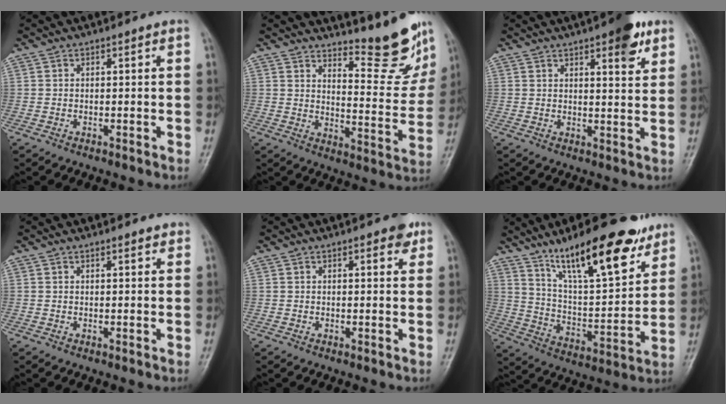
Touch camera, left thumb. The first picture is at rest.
{"total": 12.9, "force": [11.2, 2.7, 5.9], "torque": [-0.050, -0.106, 0.154]}
{"total": 7.7, "force": [4.4, 2.3, 5.9], "torque": [-0.063, -0.018, 0.054]}
{"total": 1.5, "force": [1.3, 0.5, 0.7], "torque": [-0.006, -0.005, 0.016]}
{"total": 2.9, "force": [1.8, 1.1, 2.0], "torque": [-0.016, -0.006, 0.019]}
{"total": 20.5, "force": [13.8, 5.9, 13.9], "torque": [-0.187, -0.064, 0.234]}